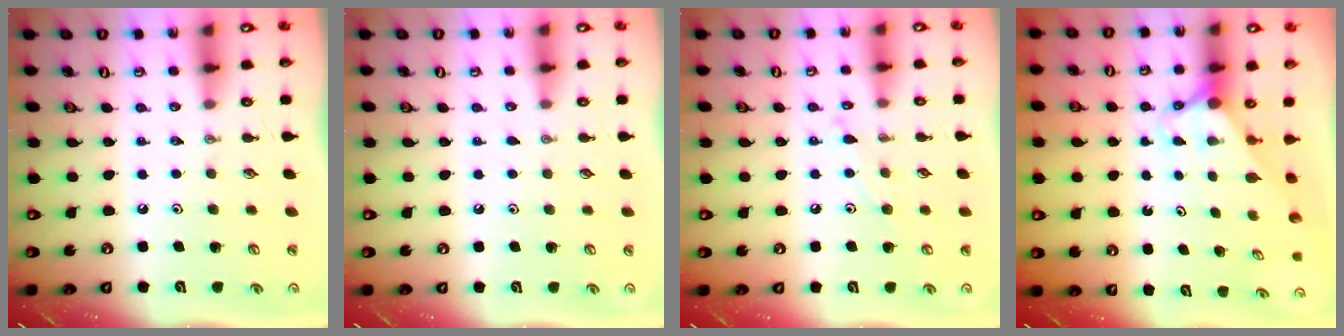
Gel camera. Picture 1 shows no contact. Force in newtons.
{"total": 2.8, "press": 2.8, "slide": 0.3}
{"total": 6.6, "press": 6.6, "slide": 0.2}
{"total": 3.0, "press": 3.0, "slide": 0.0}